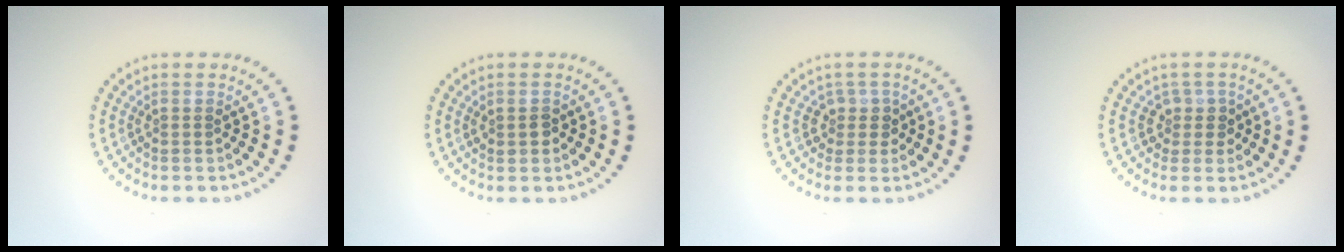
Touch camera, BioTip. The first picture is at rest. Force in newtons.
{"total": 1.3, "press": 1.3, "slide": 0.2}
{"total": 1.8, "press": 1.4, "slide": 1.2}
{"total": 1.8, "press": 1.4, "slide": 1.2}